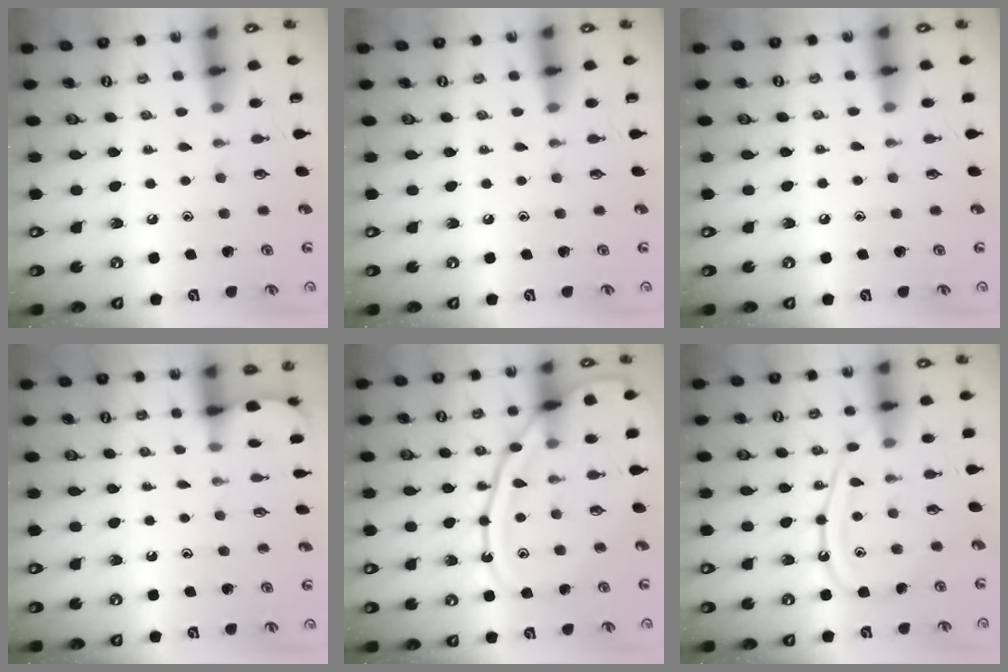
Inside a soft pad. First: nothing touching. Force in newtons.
{"total": 0.0}
{"total": 3.2, "press": 3.2, "slide": 0.5}
{"total": 1.3, "press": 1.3, "slide": 0.1}
{"total": 15.5, "press": 15.4, "slide": 1.4}
{"total": 11.1, "press": 11.1, "slide": 1.2}